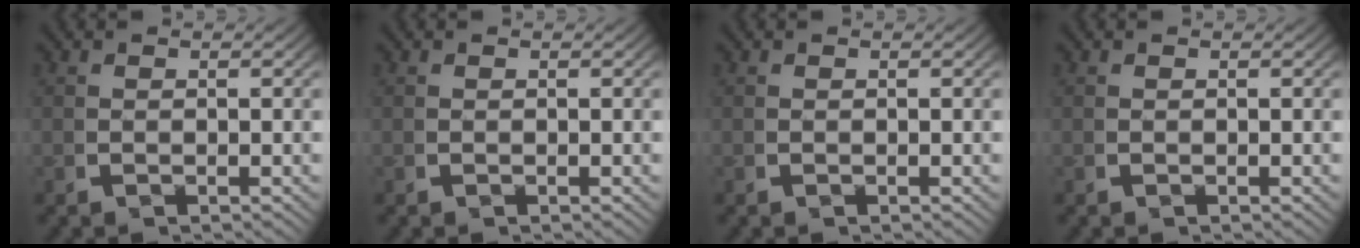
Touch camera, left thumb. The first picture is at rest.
{"total": 0.0}
{"total": 0.0}
{"total": 0.0}